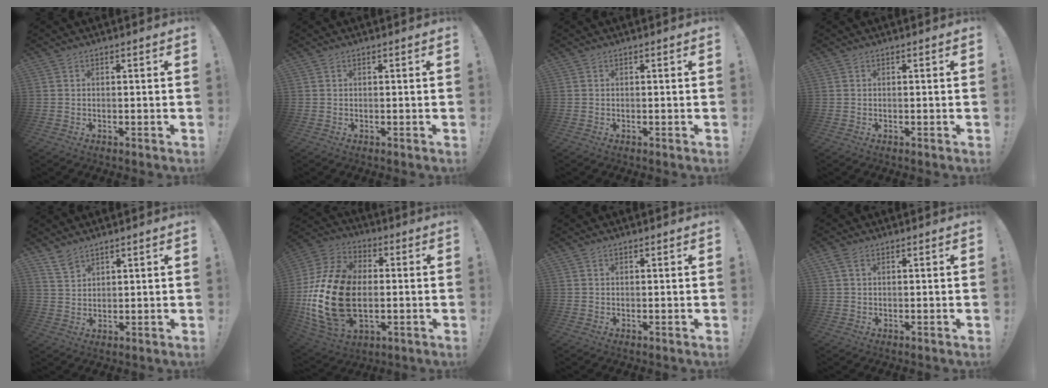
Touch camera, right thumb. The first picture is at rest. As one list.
[{"total": 0.0}, {"total": 0.0}, {"total": 0.0}, {"total": 4.8, "force": [3.9, 2.1, 1.9], "torque": [-0.030, -0.025, 0.073]}, {"total": 24.5, "force": [-2.8, 16.2, 18.1], "torque": [-0.359, 0.027, -0.037]}, {"total": 0.5, "force": [-0.2, -0.4, -0.1], "torque": [0.002, 0.005, -0.005]}, {"total": 2.4, "force": [1.1, 1.4, 1.7], "torque": [-0.033, 0.003, 0.020]}]